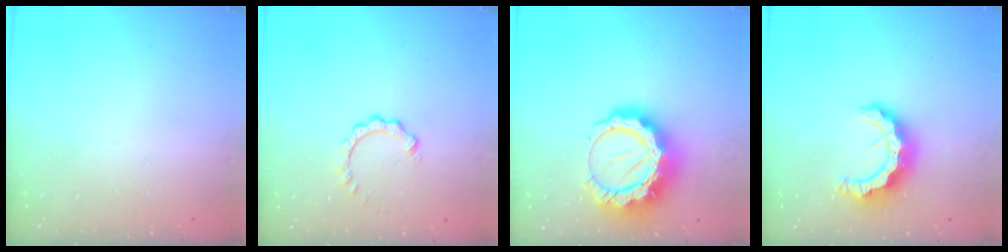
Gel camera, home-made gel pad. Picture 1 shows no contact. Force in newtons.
{"total": 1.9, "press": 1.9, "slide": 0.2}
{"total": 17.1, "press": 17.1, "slide": 1.4}
{"total": 10.3, "press": 10.2, "slide": 1.0}